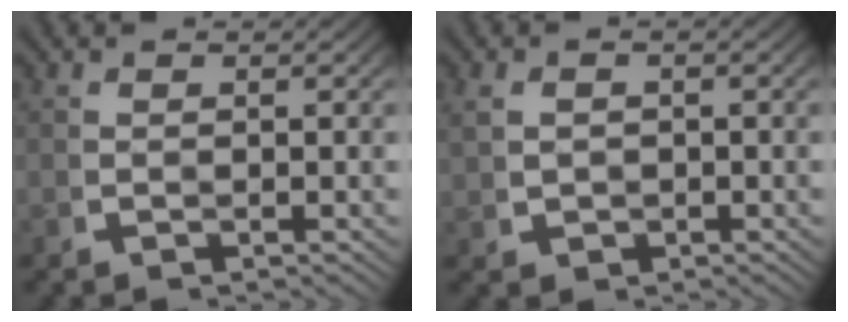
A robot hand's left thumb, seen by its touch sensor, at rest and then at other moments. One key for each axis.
{"total": 2.3, "fx": 0.2, "fy": 1.9, "fz": 1.2, "tx": -0.032, "ty": -0.009, "tz": 0.013}